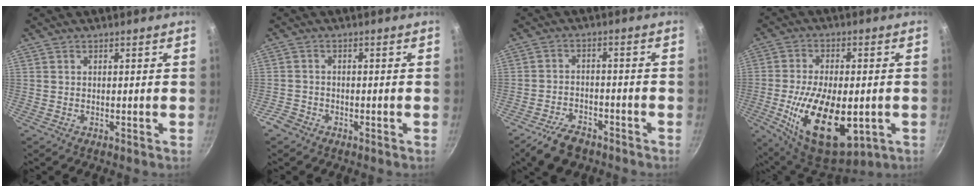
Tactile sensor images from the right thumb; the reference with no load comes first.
{"total": 2.7, "force": [-1.9, 1.8, 0.7], "torque": [-0.015, 0.019, -0.037]}
{"total": 7.7, "force": [-5.6, 3.8, 3.7], "torque": [-0.067, 0.040, -0.096]}
{"total": 21.1, "force": [-4.5, 11.2, 17.4], "torque": [-0.290, -0.001, -0.063]}